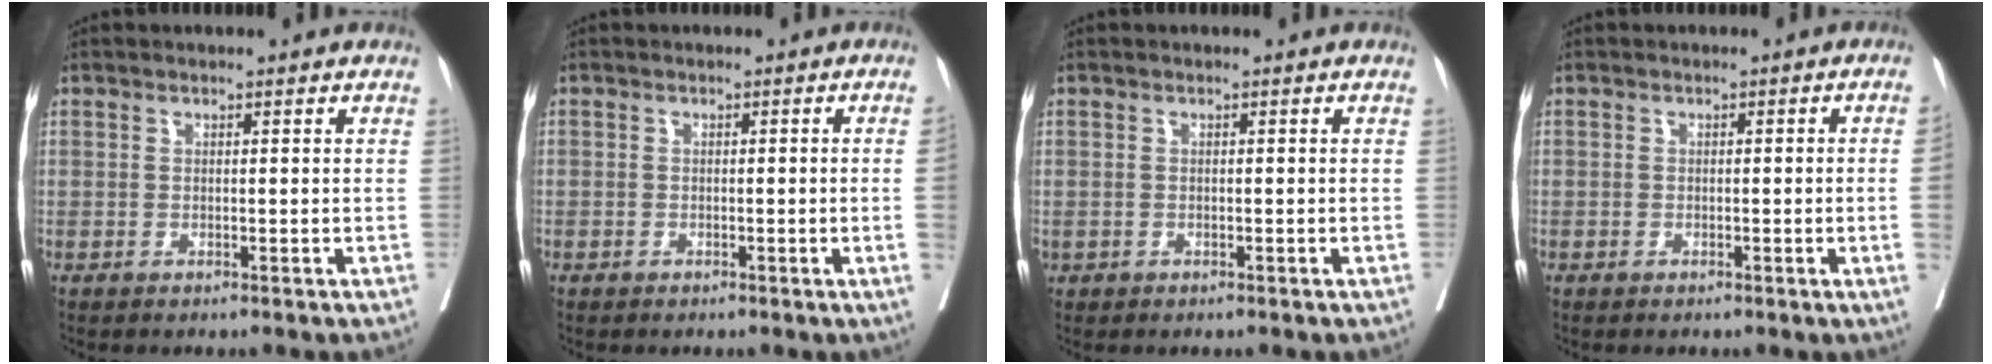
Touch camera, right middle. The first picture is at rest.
{"total": 1.0, "force": [0.2, 0.0, 1.0], "torque": [-0.014, 0.007, 0.003]}
{"total": 0.6, "force": [0.4, 0.5, 0.1], "torque": [-0.005, 0.006, 0.010]}
{"total": 1.9, "force": [0.2, -0.2, 1.9], "torque": [-0.026, 0.008, 0.005]}